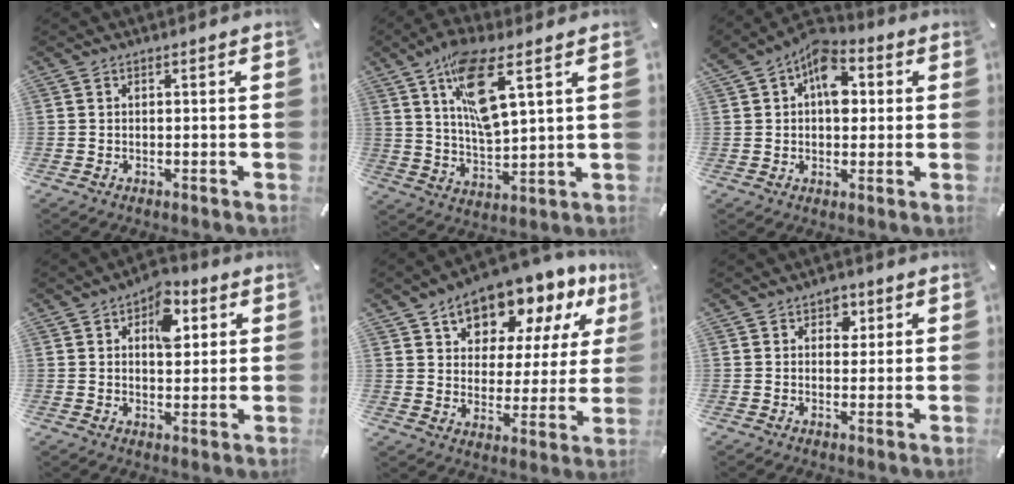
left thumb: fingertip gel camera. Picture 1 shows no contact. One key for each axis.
{"total": 14.0, "fx": 7.1, "fy": 4.7, "fz": 11.1, "tx": -0.199, "ty": -0.022, "tz": 0.121}
{"total": 9.4, "fx": 2.1, "fy": 6.6, "fz": 6.4, "tx": -0.088, "ty": 0.000, "tz": 0.036}
{"total": 9.3, "fx": 3.3, "fy": 6.0, "fz": 6.2, "tx": -0.067, "ty": -0.006, "tz": 0.049}
{"total": 13.3, "fx": 10.4, "fy": 7.2, "fz": 4.1, "tx": -0.066, "ty": -0.084, "tz": 0.182}
{"total": 3.6, "fx": 1.4, "fy": 2.9, "fz": 1.5, "tx": -0.004, "ty": -0.004, "tz": 0.016}